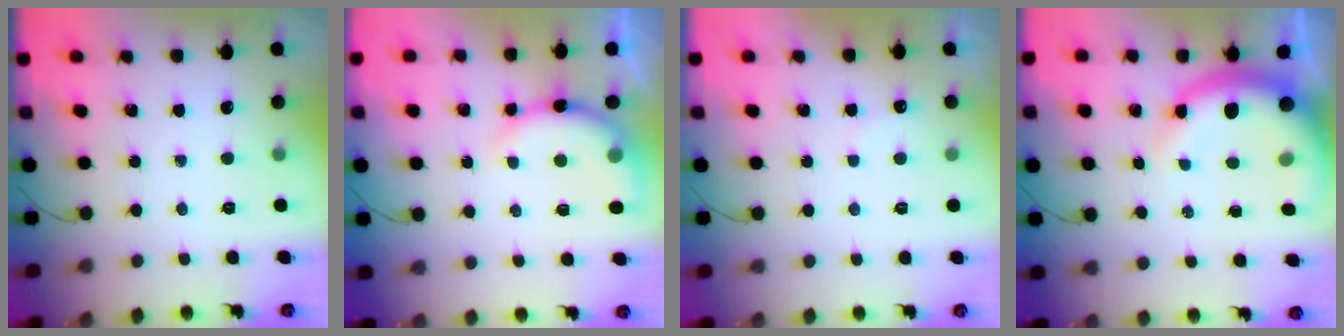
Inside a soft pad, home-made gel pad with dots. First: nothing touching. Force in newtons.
{"total": 8.2, "press": 8.0, "slide": 1.6}
{"total": 5.9, "press": 5.9, "slide": 0.8}
{"total": 10.8, "press": 10.4, "slide": 2.7}